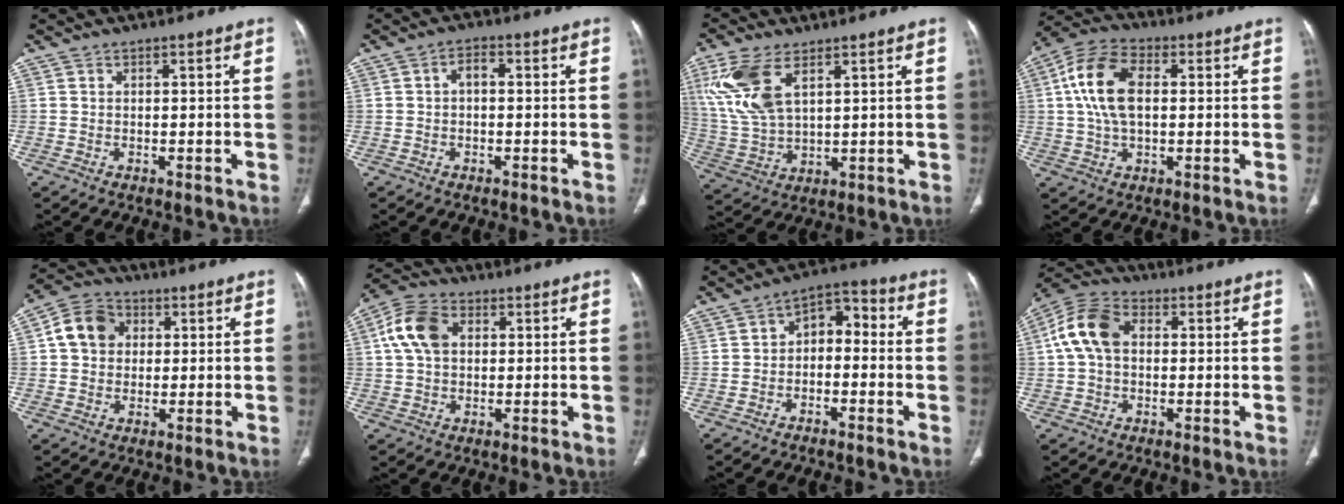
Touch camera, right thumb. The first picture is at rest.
{"total": 2.5, "force": [0.0, 1.4, 2.0], "torque": [-0.030, 0.013, -0.006]}
{"total": 12.4, "force": [5.5, 6.1, 9.3], "torque": [-0.214, -0.010, 0.122]}
{"total": 12.0, "force": [1.8, 6.9, 9.7], "torque": [-0.193, 0.018, 0.029]}
{"total": 8.5, "force": [1.8, 7.1, 4.3], "torque": [-0.062, 0.011, 0.023]}
{"total": 9.2, "force": [2.2, 6.3, 6.2], "torque": [-0.119, 0.016, 0.037]}
{"total": 6.8, "force": [-1.0, 4.7, 4.9], "torque": [-0.053, 0.042, -0.032]}
{"total": 10.2, "force": [1.3, 7.1, 7.2], "torque": [-0.144, 0.028, 0.017]}